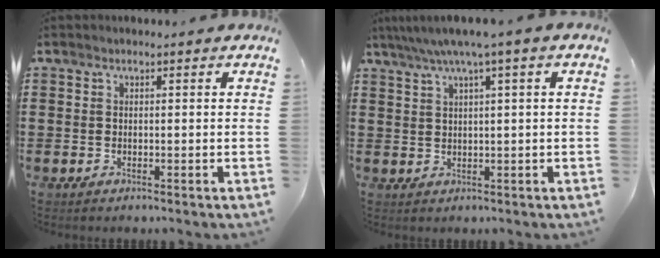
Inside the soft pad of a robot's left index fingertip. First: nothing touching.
{"total": 3.4, "force": [1.4, -0.4, 3.1], "torque": [-0.062, -0.002, 0.020]}